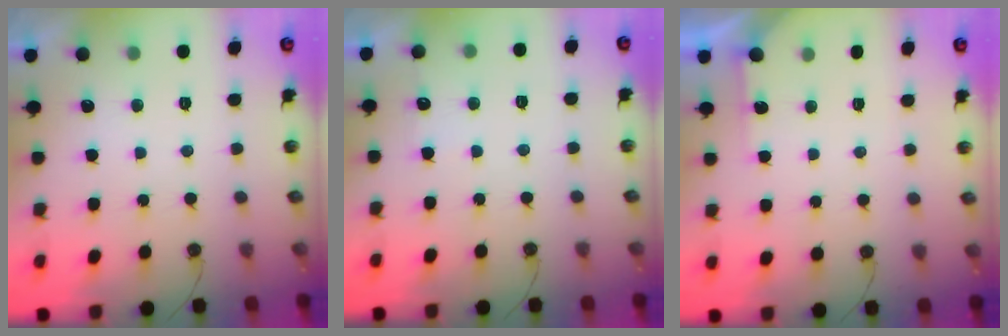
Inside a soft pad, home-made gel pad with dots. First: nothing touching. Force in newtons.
{"total": 3.0, "press": 3.0, "slide": 0.3}
{"total": 2.8, "press": 2.8, "slide": 0.4}